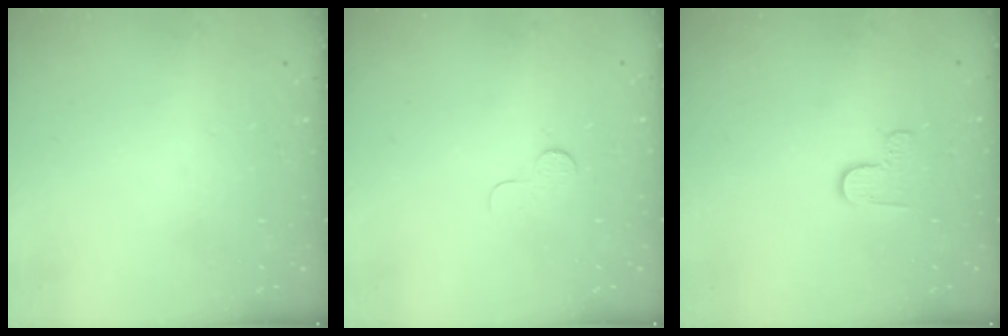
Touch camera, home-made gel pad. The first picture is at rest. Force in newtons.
{"total": 3.7, "press": 3.7, "slide": 0.4}
{"total": 3.8, "press": 3.8, "slide": 0.4}